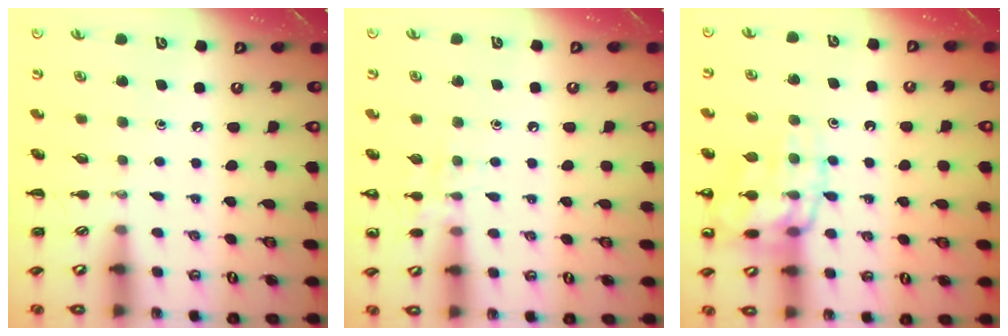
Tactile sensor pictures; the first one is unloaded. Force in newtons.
{"total": 6.9, "press": 6.8, "slide": 1.5}
{"total": 15.2, "press": 15.1, "slide": 1.6}